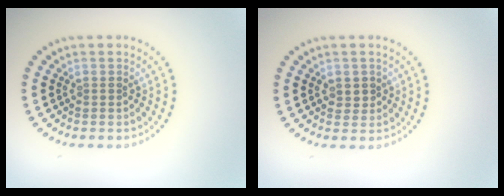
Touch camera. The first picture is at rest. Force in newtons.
{"total": 1.2, "press": 1.2, "slide": 0.2}